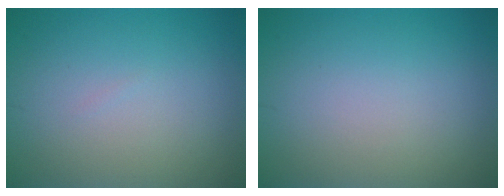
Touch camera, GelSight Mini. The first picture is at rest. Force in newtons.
{"total": 0.0}